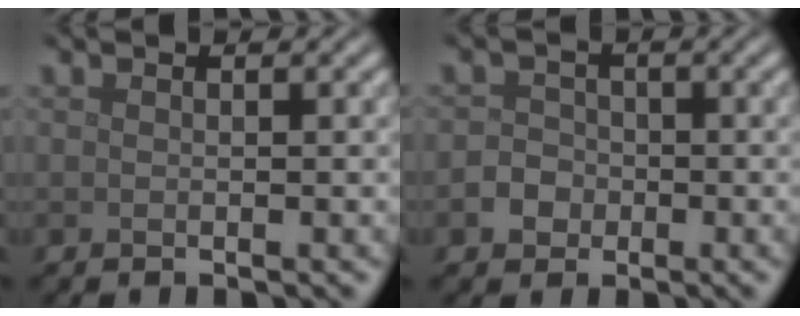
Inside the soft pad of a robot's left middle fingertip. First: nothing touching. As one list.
[{"total": 2.2, "force": [-0.7, 2.0, 0.7], "torque": [0.005, 0.000, -0.018]}]